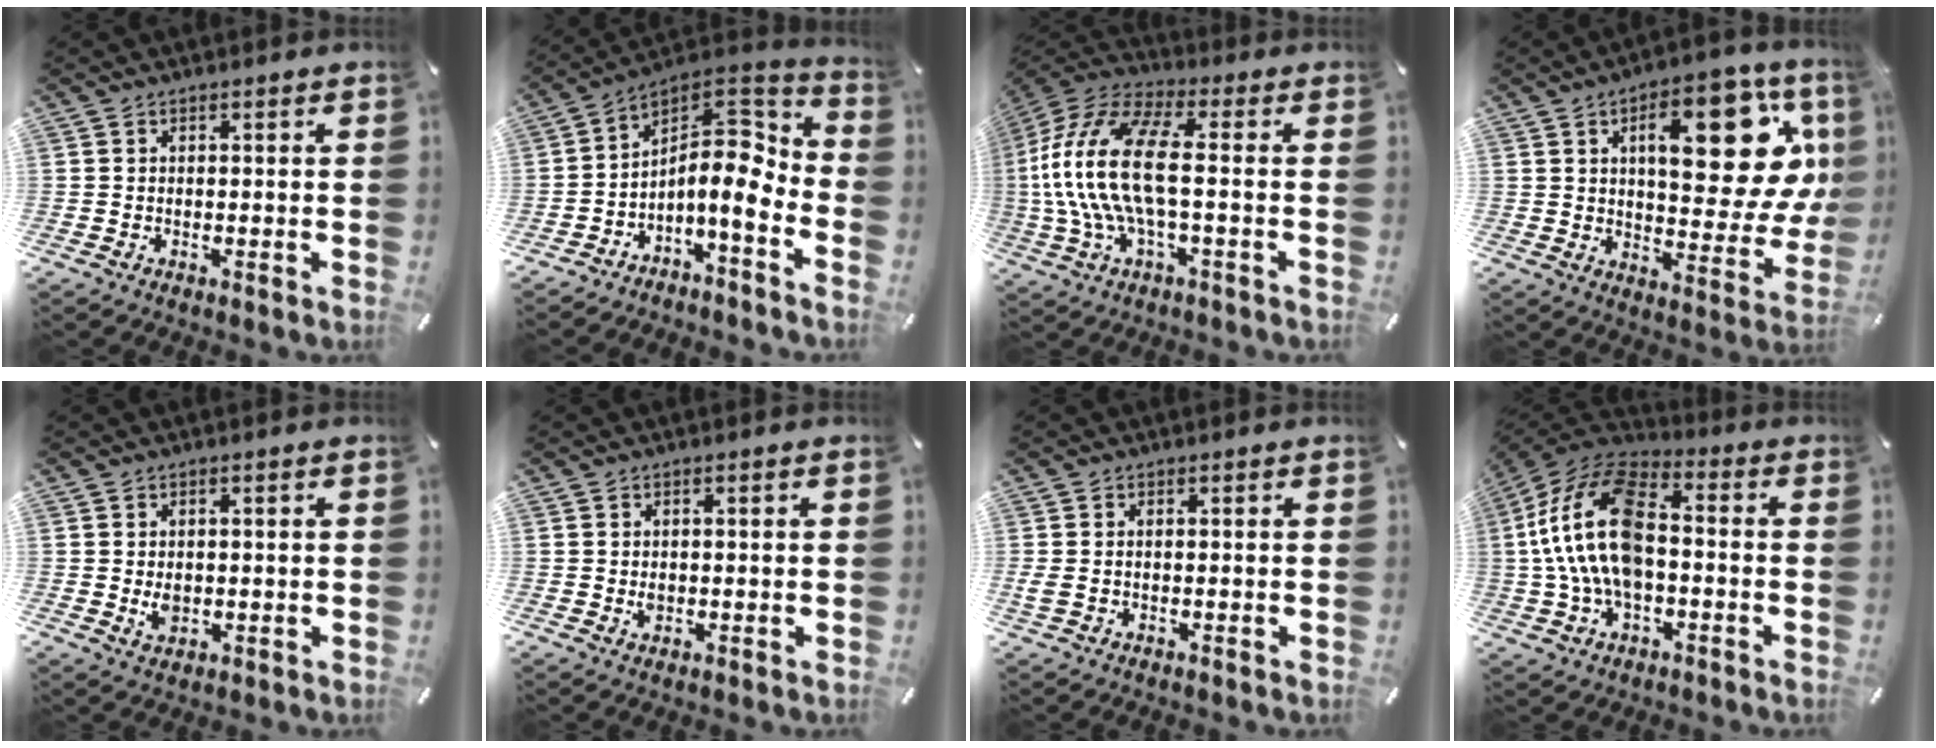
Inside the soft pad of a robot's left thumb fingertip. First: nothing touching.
{"total": 9.4, "force": [-1.9, 5.1, 7.6], "torque": [-0.104, -0.027, -0.037]}
{"total": 18.7, "force": [-0.6, 7.9, 17.0], "torque": [-0.365, -0.008, -0.017]}
{"total": 23.0, "force": [8.4, 10.7, 18.5], "torque": [-0.234, -0.045, 0.126]}
{"total": 2.7, "force": [-0.1, 2.1, 1.8], "torque": [-0.034, -0.002, -0.005]}
{"total": 1.2, "force": [0.0, 1.0, 0.8], "torque": [-0.017, 0.004, -0.002]}
{"total": 1.5, "force": [-0.1, 0.8, 1.2], "torque": [-0.024, 0.001, -0.002]}
{"total": 18.5, "force": [-0.5, 11.2, 14.7], "torque": [-0.318, 0.014, -0.013]}